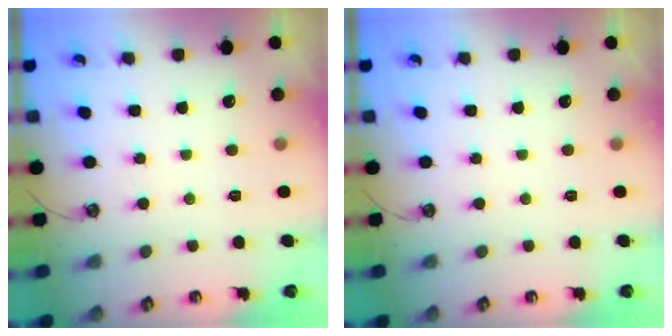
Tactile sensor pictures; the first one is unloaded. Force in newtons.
{"total": 0.0}